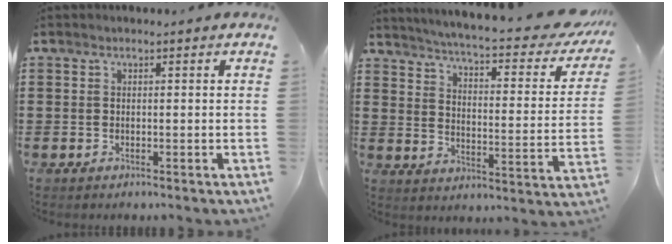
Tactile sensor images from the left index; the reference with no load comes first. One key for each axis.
{"total": 5.1, "fx": 4.4, "fy": -0.5, "fz": 2.5, "tx": -0.070, "ty": -0.040, "tz": 0.069}